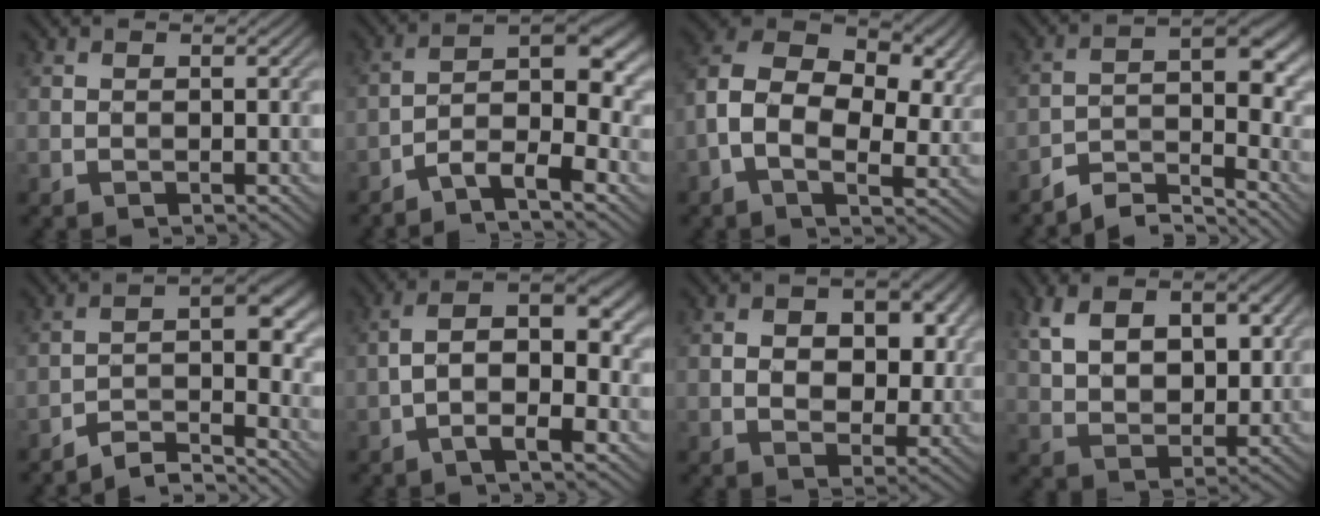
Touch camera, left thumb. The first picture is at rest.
{"total": 7.8, "force": [-4.8, 2.1, 5.8], "torque": [-0.084, 0.010, -0.096]}
{"total": 12.1, "force": [0.3, 8.2, 8.9], "torque": [-0.183, 0.005, -0.005]}
{"total": 6.5, "force": [-5.1, 2.0, 3.4], "torque": [-0.043, 0.002, -0.101]}
{"total": 5.9, "force": [-4.8, 1.3, 3.3], "torque": [-0.046, 0.007, -0.087]}
{"total": 7.7, "force": [-1.7, 3.2, 6.8], "torque": [-0.112, 0.017, -0.036]}
{"total": 7.9, "force": [1.2, 5.4, 5.6], "torque": [-0.089, -0.008, 0.017]}
{"total": 10.2, "force": [3.4, 6.1, 7.4], "torque": [-0.150, -0.001, 0.069]}